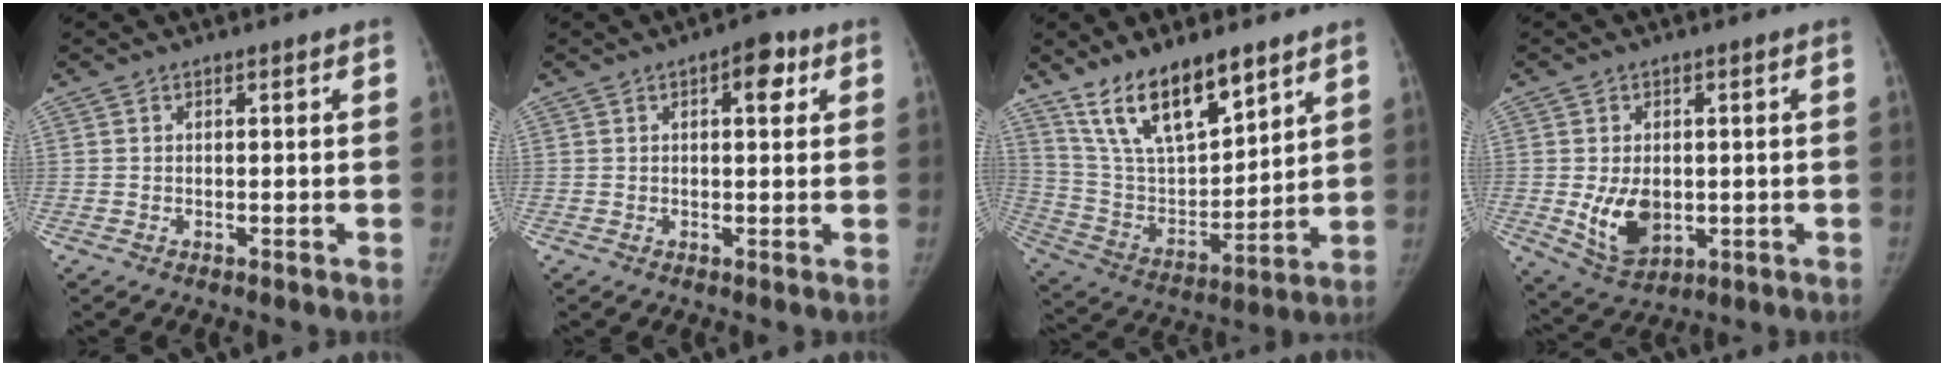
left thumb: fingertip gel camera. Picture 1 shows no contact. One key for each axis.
{"total": 4.7, "fx": 1.9, "fy": 2.3, "fz": 3.7, "tx": -0.033, "ty": 0.000, "tz": 0.018}
{"total": 17.5, "fx": 12.0, "fy": 6.9, "fz": 10.7, "tx": -0.151, "ty": -0.061, "tz": 0.234}
{"total": 8.5, "fx": -0.8, "fy": 5.9, "fz": 6.1, "tx": -0.085, "ty": -0.012, "tz": 0.002}